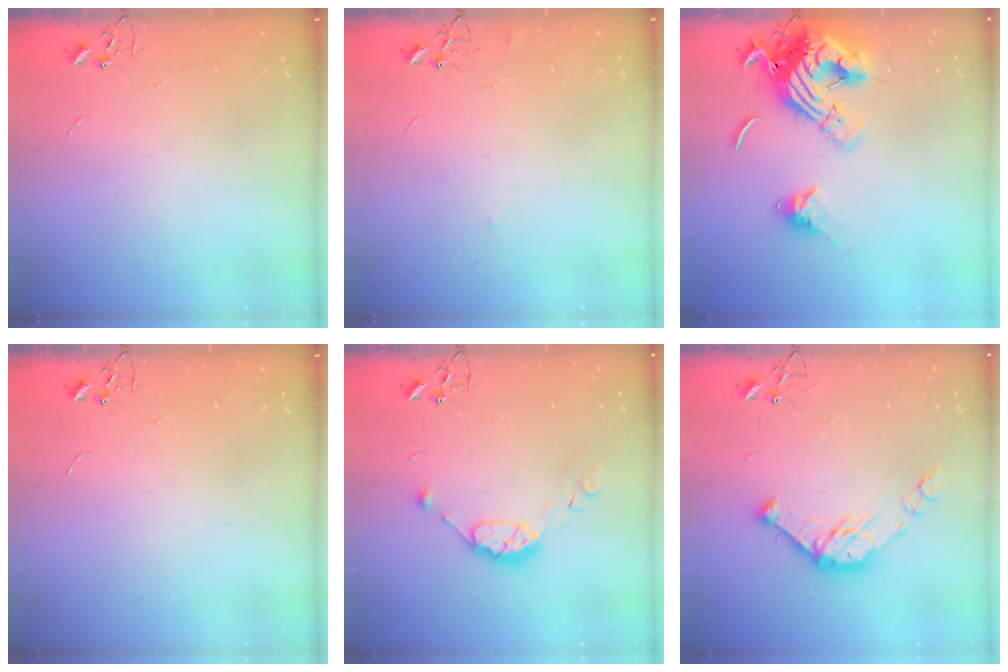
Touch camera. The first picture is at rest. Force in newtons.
{"total": 4.3, "press": 4.2, "slide": 0.4}
{"total": 19.6, "press": 19.5, "slide": 2.1}
{"total": 0.0}
{"total": 9.9, "press": 9.9, "slide": 0.9}
{"total": 13.7, "press": 13.7, "slide": 0.7}